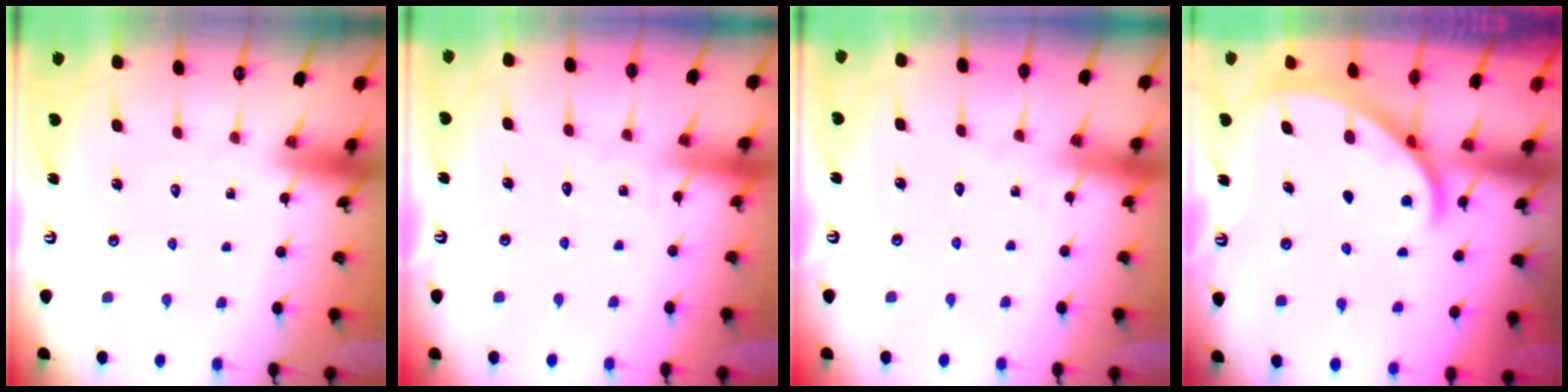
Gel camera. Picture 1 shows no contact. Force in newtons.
{"total": 2.4, "press": 2.4, "slide": 0.3}
{"total": 2.7, "press": 2.7, "slide": 0.3}
{"total": 2.0, "press": 2.0, "slide": 0.2}